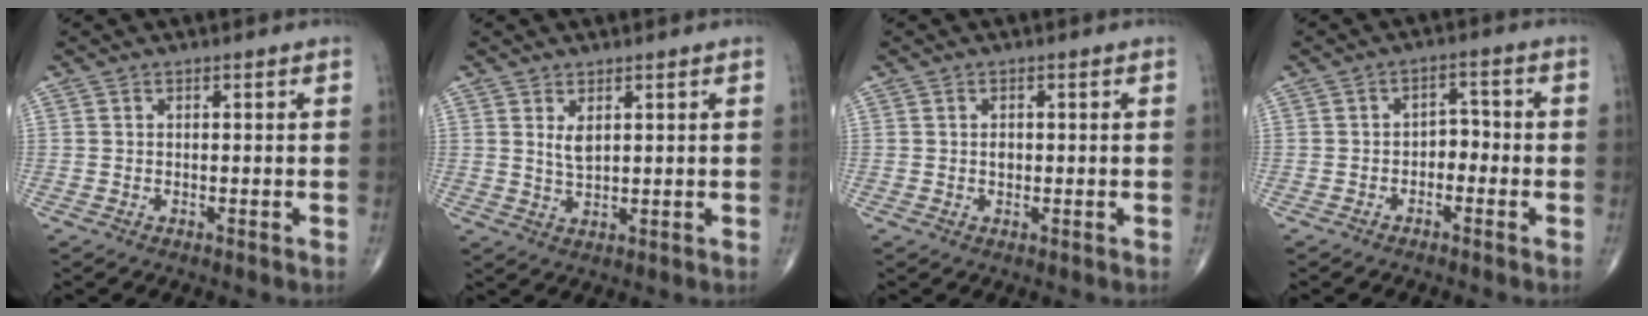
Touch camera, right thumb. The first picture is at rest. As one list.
[{"total": 2.9, "force": [1.2, 1.3, 2.3], "torque": [-0.040, -0.012, 0.028]}, {"total": 1.3, "force": [0.1, 0.9, 0.9], "torque": [-0.012, 0.001, 0.001]}, {"total": 3.4, "force": [-1.3, 2.4, 2.0], "torque": [-0.010, 0.026, -0.031]}]